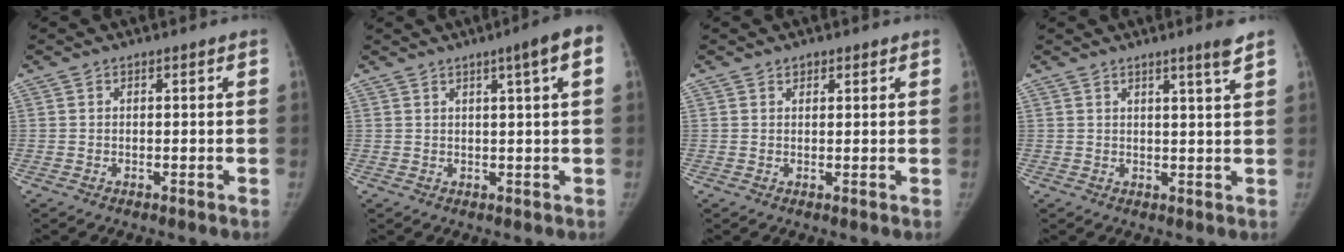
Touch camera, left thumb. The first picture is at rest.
{"total": 5.9, "force": [2.3, -0.2, 5.4], "torque": [-0.076, 0.001, 0.031]}
{"total": 1.3, "force": [1.0, 0.7, 0.4], "torque": [0.003, -0.006, 0.014]}
{"total": 3.9, "force": [2.7, -0.6, 2.7], "torque": [-0.040, -0.023, 0.042]}